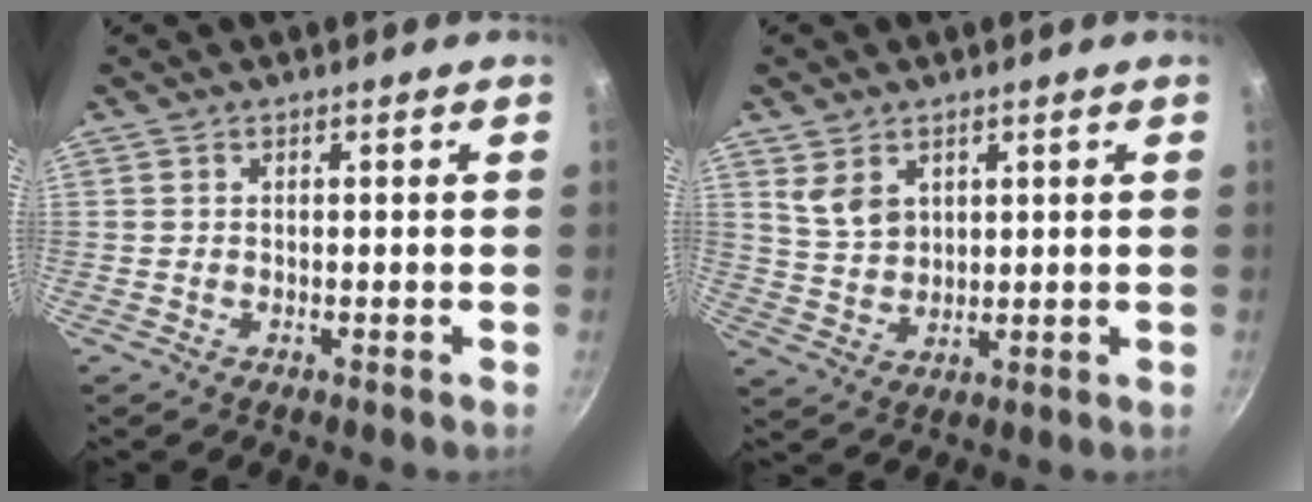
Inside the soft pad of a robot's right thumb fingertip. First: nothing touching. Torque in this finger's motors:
{"motor_torque": [0.10, 0.02, 0.00, -0.10, 0.03]}